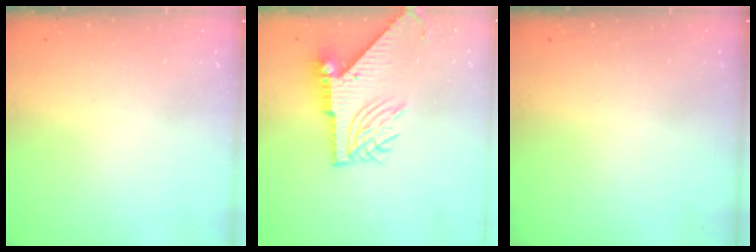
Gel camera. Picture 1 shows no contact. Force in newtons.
{"total": 11.2, "press": 11.1, "slide": 1.3}
{"total": 0.0}